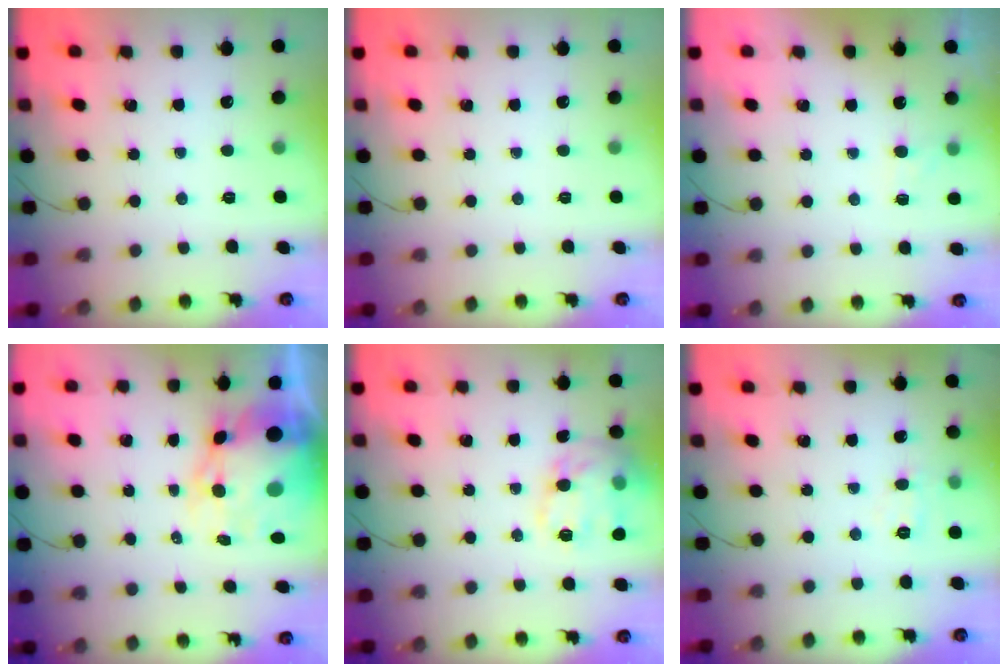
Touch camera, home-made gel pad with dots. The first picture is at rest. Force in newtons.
{"total": 0.0}
{"total": 4.9, "press": 4.6, "slide": 1.5}
{"total": 14.0, "press": 13.6, "slide": 3.6}
{"total": 14.4, "press": 14.3, "slide": 1.6}
{"total": 5.4, "press": 5.2, "slide": 1.3}